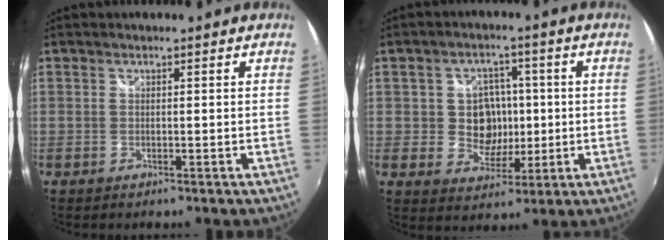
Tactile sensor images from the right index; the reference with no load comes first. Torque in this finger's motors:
{"motor_torque": [0.12, 0.01, 0.13, 0.02]}